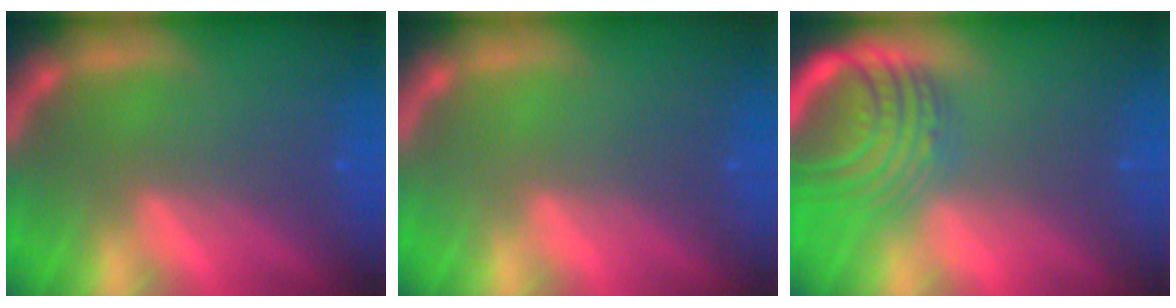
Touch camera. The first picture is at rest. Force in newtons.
{"total": 0.0}
{"total": 8.5}